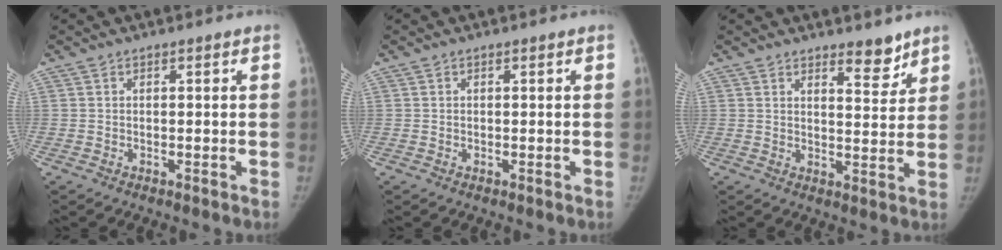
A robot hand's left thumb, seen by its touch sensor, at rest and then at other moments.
{"total": 0.0}
{"total": 4.9, "force": [3.9, 1.8, 2.4], "torque": [-0.013, -0.033, 0.057]}